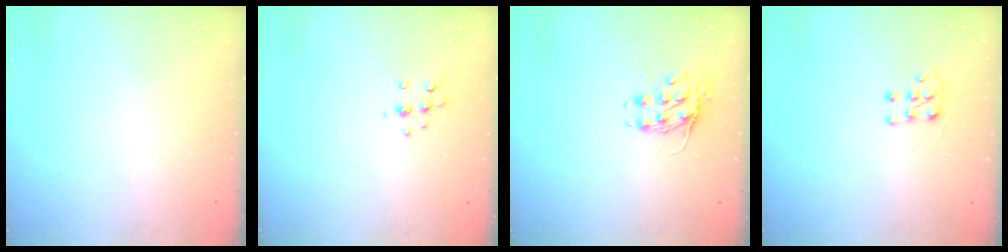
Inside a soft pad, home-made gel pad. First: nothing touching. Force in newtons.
{"total": 6.9, "press": 6.8, "slide": 1.2}
{"total": 8.4, "press": 8.3, "slide": 1.0}
{"total": 6.3, "press": 6.1, "slide": 1.6}